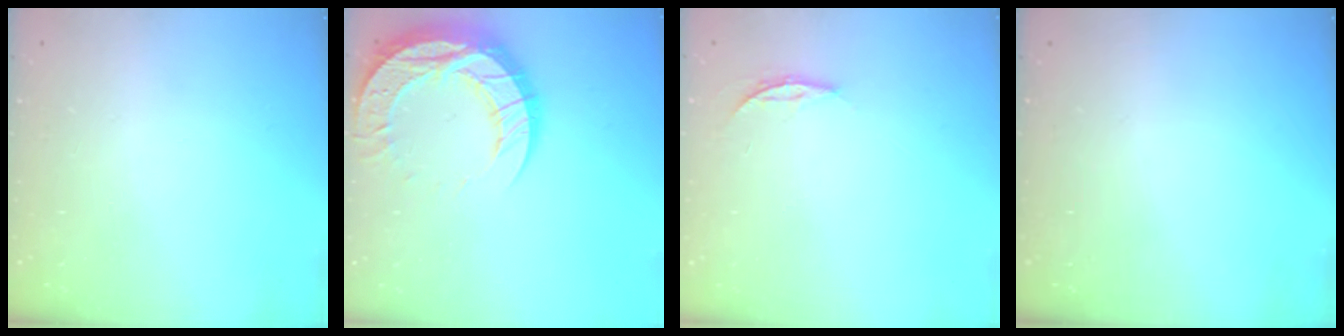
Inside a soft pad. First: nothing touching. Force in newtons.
{"total": 18.4, "press": 18.4, "slide": 1.6}
{"total": 3.8, "press": 3.8, "slide": 0.3}
{"total": 0.0}